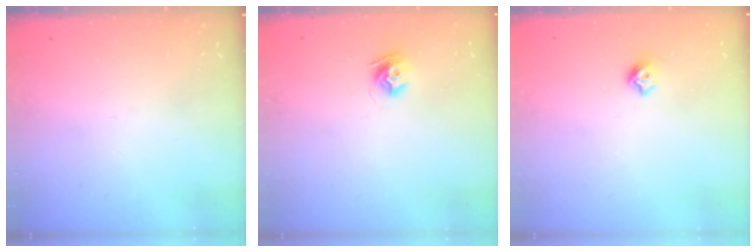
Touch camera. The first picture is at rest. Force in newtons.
{"total": 8.1, "press": 8.1, "slide": 0.1}
{"total": 5.5, "press": 5.3, "slide": 1.2}